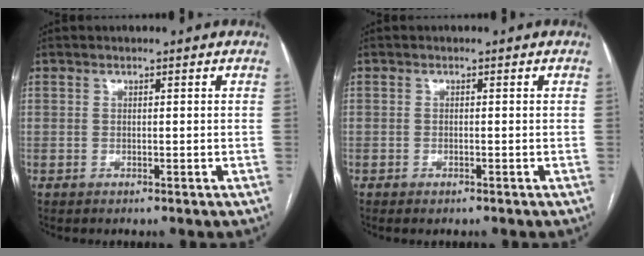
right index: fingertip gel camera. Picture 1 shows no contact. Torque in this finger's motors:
{"motor_torque": [-0.01, 0.06, 0.00, 0.00]}